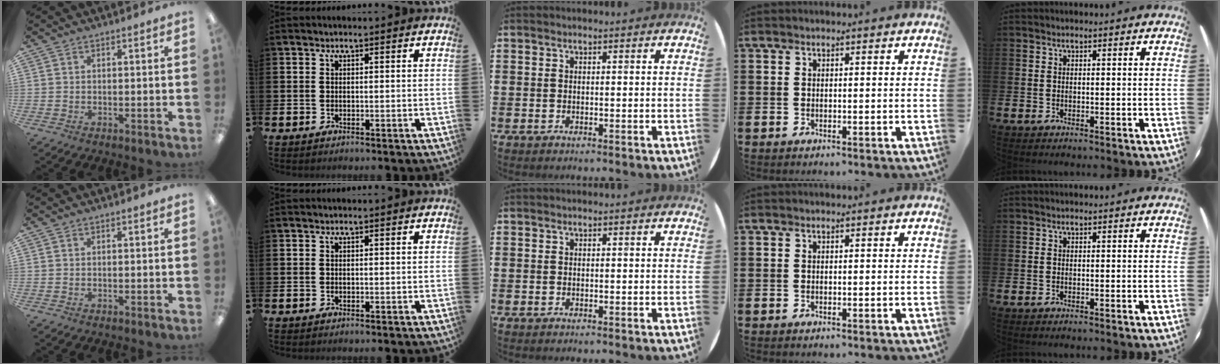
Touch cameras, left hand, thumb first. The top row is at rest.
{}